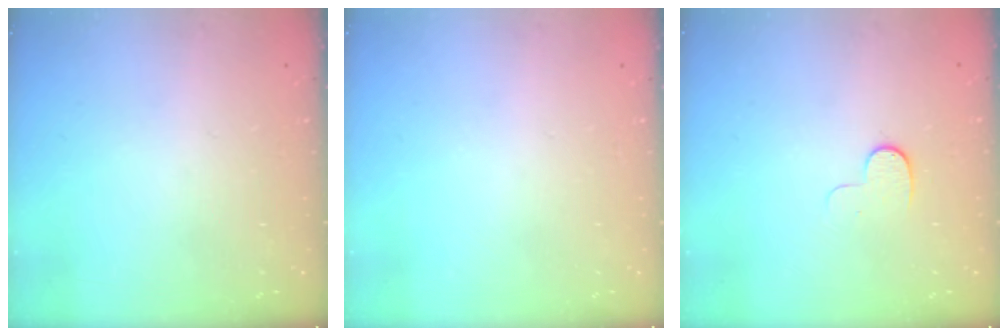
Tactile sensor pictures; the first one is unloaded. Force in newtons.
{"total": 0.0}
{"total": 4.9, "press": 4.8, "slide": 1.2}